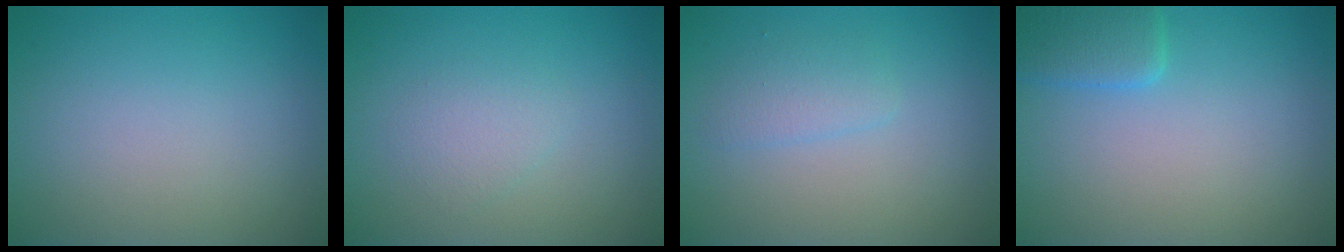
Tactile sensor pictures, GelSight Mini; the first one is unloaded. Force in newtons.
{"total": 1.5, "press": 1.5, "slide": 0.1}
{"total": 1.5, "press": 1.5, "slide": 0.0}
{"total": 2.6, "press": 2.6, "slide": 0.2}